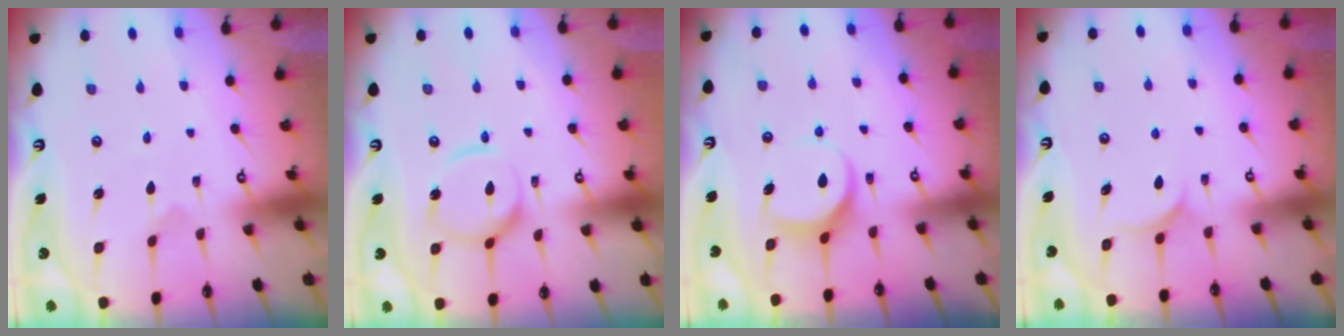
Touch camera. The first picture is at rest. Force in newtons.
{"total": 10.3, "press": 10.3, "slide": 0.9}
{"total": 8.0, "press": 8.0, "slide": 0.9}
{"total": 5.8, "press": 5.8, "slide": 0.3}